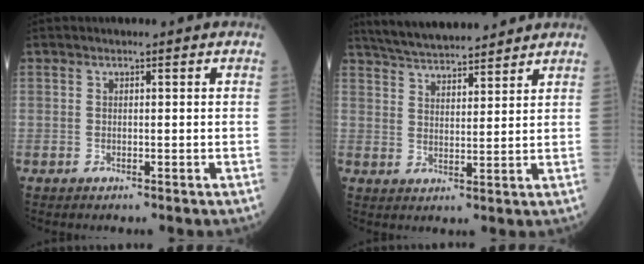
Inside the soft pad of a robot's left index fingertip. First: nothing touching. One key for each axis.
{"total": 11.5, "fx": 10.5, "fy": 1.6, "fz": 4.3, "tx": -0.077, "ty": 0.017, "tz": 0.169}